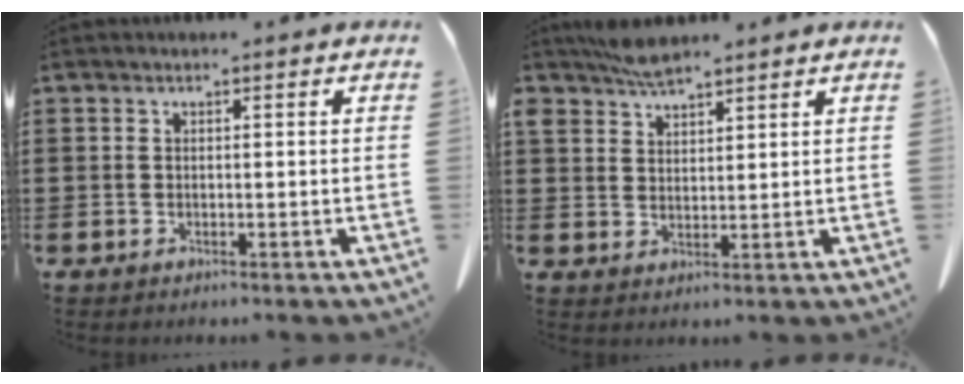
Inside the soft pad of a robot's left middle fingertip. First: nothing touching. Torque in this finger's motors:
{"motor_torque": [0.64, -0.41, 0.29, 0.07]}